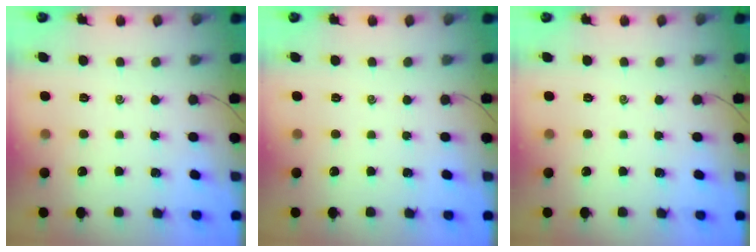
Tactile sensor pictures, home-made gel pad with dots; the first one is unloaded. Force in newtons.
{"total": 0.0}
{"total": 0.0}